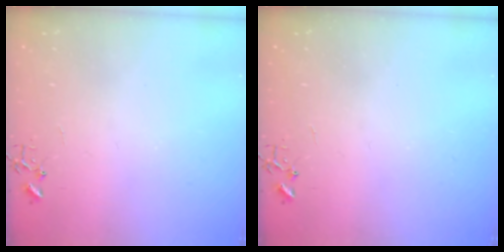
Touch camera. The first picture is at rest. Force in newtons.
{"total": 0.0}